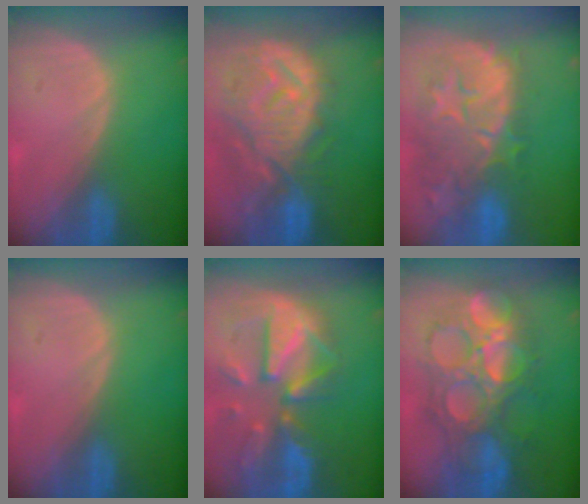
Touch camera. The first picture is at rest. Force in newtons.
{"total": 12.5, "press": 11.1, "slide": 5.7}
{"total": 12.4, "press": 11.2, "slide": 5.3}
{"total": 0.0}
{"total": 12.1, "press": 10.5, "slide": 6.2}
{"total": 11.3, "press": 11.3, "slide": 1.2}